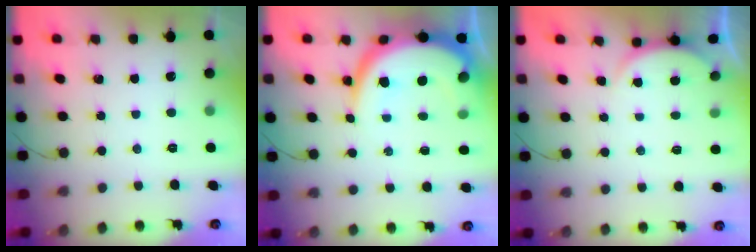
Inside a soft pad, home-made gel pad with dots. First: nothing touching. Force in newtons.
{"total": 11.4, "press": 11.4, "slide": 1.0}
{"total": 2.2, "press": 2.1, "slide": 0.5}